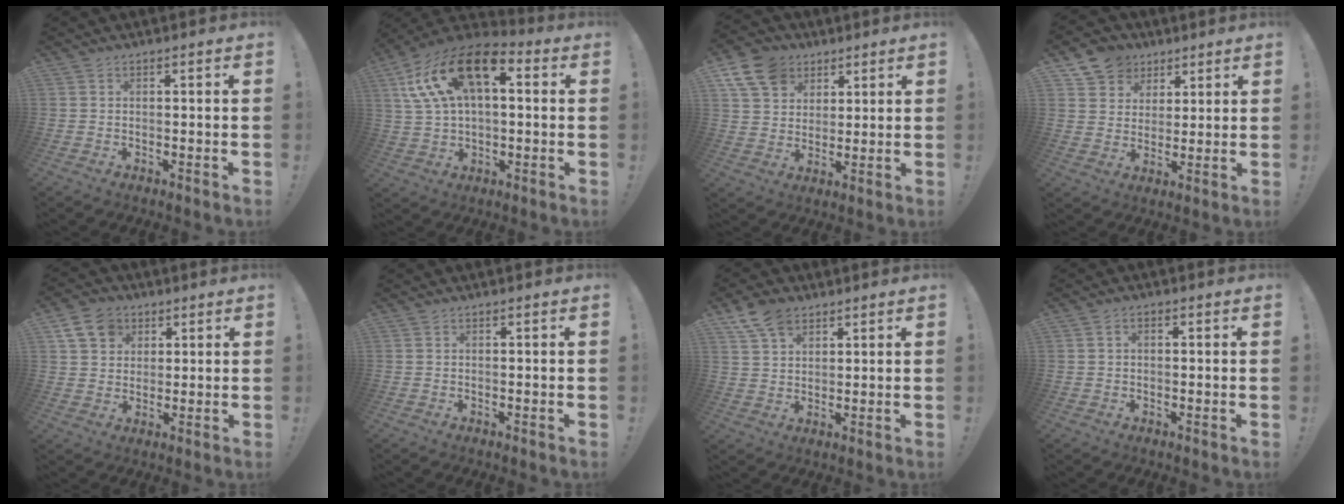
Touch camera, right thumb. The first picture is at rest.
{"total": 19.1, "force": [7.1, 11.3, 13.7], "torque": [-0.234, -0.014, 0.131]}
{"total": 12.5, "force": [6.3, 9.5, 5.0], "torque": [-0.088, -0.025, 0.128]}
{"total": 9.2, "force": [5.0, 7.5, 1.5], "torque": [-0.026, -0.030, 0.103]}
{"total": 9.7, "force": [4.7, 7.6, 3.9], "torque": [-0.069, -0.010, 0.095]}
{"total": 0.0}
{"total": 8.5, "force": [5.5, 5.2, 3.8], "torque": [-0.064, -0.021, 0.108]}
{"total": 1.4, "force": [-0.1, 1.0, 1.0], "torque": [-0.018, 0.004, -0.003]}